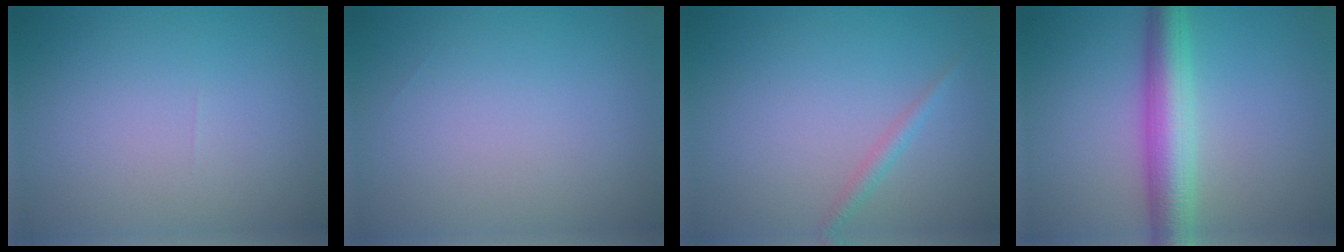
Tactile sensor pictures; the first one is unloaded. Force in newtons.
{"total": 0.0}
{"total": 1.2, "press": 1.2, "slide": 0.0}
{"total": 6.0, "press": 6.0, "slide": 0.1}